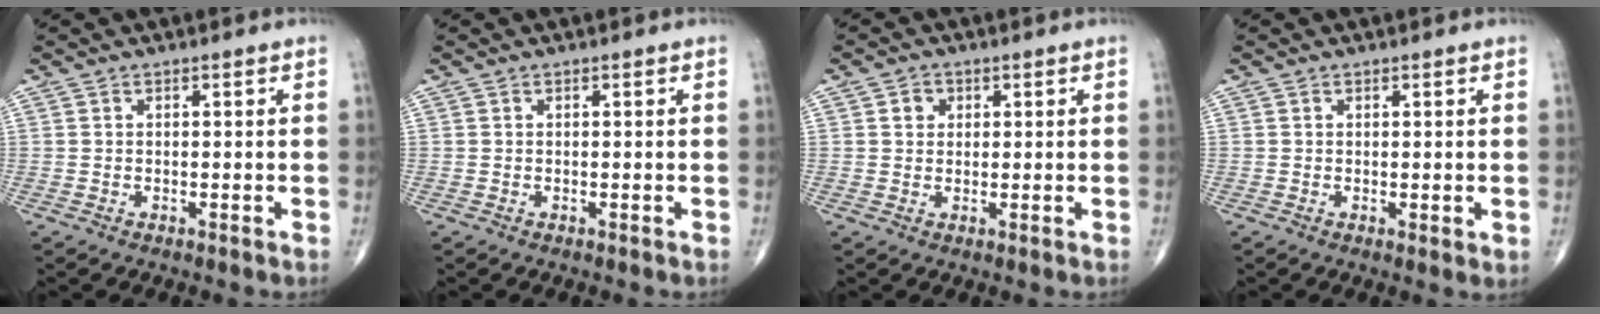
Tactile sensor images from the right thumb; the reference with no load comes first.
{"total": 0.0}
{"total": 2.5, "force": [0.8, 2.2, 1.0], "torque": [-0.002, -0.001, 0.009]}
{"total": 1.4, "force": [0.0, 0.4, 1.3], "torque": [-0.023, -0.008, 0.000]}